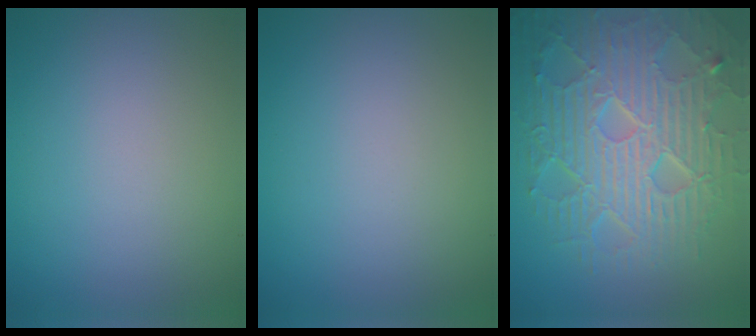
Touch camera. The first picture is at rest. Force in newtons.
{"total": 0.0}
{"total": 10.4, "press": 6.7, "slide": 8.0}